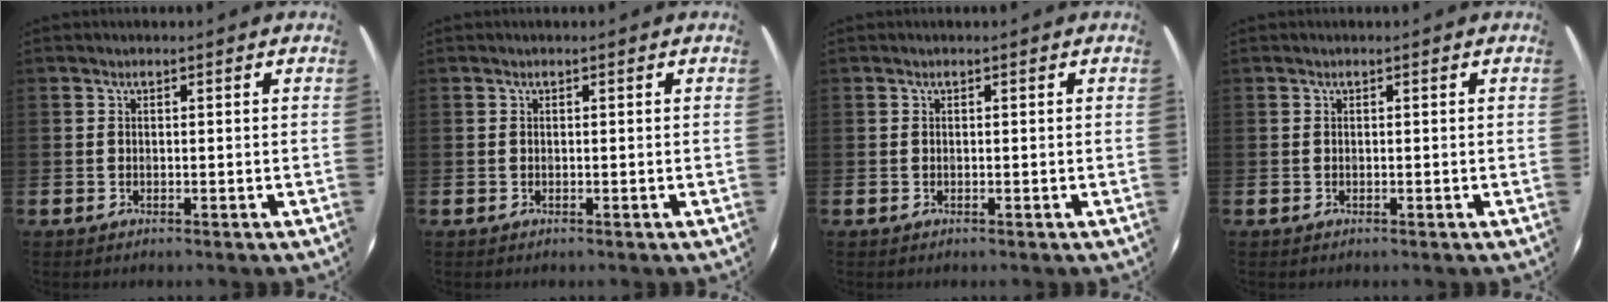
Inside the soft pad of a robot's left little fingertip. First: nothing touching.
{"total": 0.0}
{"total": 0.0}
{"total": 0.0}